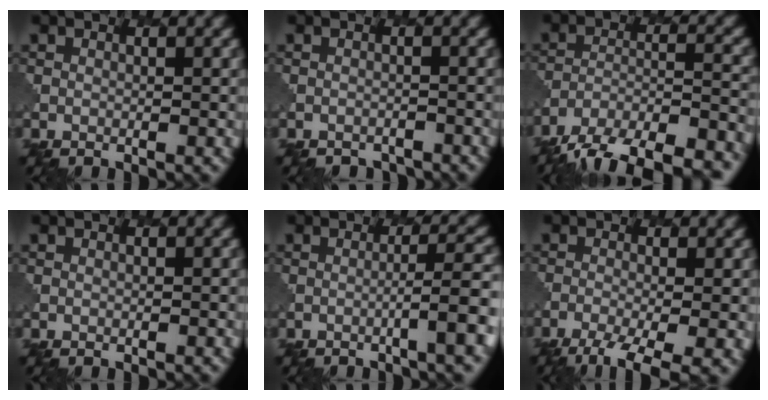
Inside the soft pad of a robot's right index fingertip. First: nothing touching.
{"total": 2.6, "force": [-2.5, 0.5, -0.1], "torque": [0.001, 0.000, -0.028]}
{"total": 13.0, "force": [-10.8, 4.4, 5.6], "torque": [-0.091, -0.014, -0.140]}
{"total": 0.0}
{"total": 4.2, "force": [-1.4, 0.3, 4.0], "torque": [-0.047, 0.017, -0.034]}
{"total": 5.2, "force": [-2.8, 1.4, 4.1], "torque": [-0.070, -0.009, -0.049]}